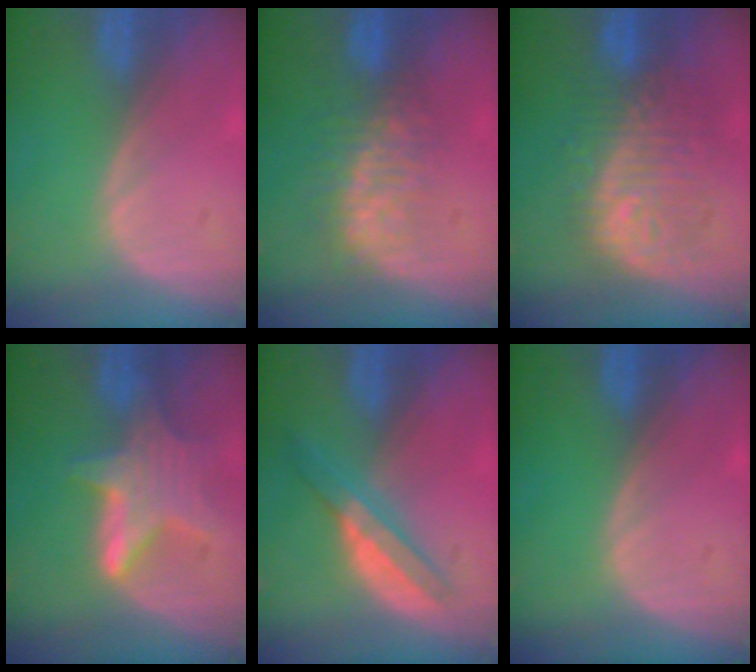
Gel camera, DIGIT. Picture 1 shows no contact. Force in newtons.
{"total": 7.7, "press": 7.1, "slide": 3.1}
{"total": 10.4, "press": 10.1, "slide": 2.6}
{"total": 6.7, "press": 6.5, "slide": 1.7}
{"total": 5.1, "press": 5.0, "slide": 1.1}
{"total": 0.0}